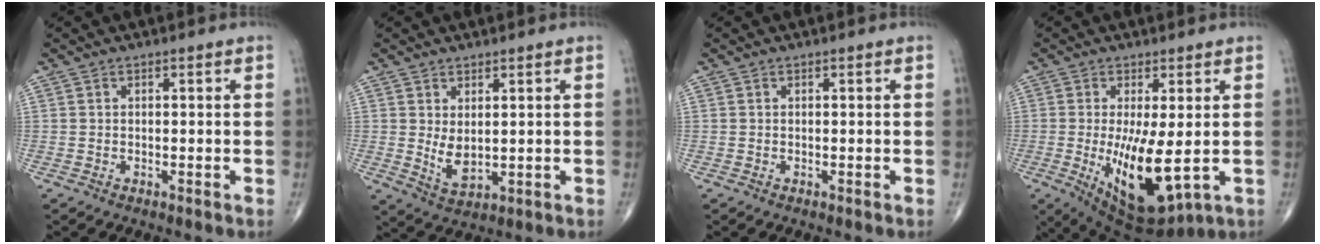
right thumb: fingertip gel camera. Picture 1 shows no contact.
{"total": 4.7, "force": [0.8, 2.5, 3.9], "torque": [-0.065, -0.015, 0.027]}
{"total": 0.0}
{"total": 13.0, "force": [-1.7, 4.6, 12.0], "torque": [-0.207, -0.029, -0.010]}